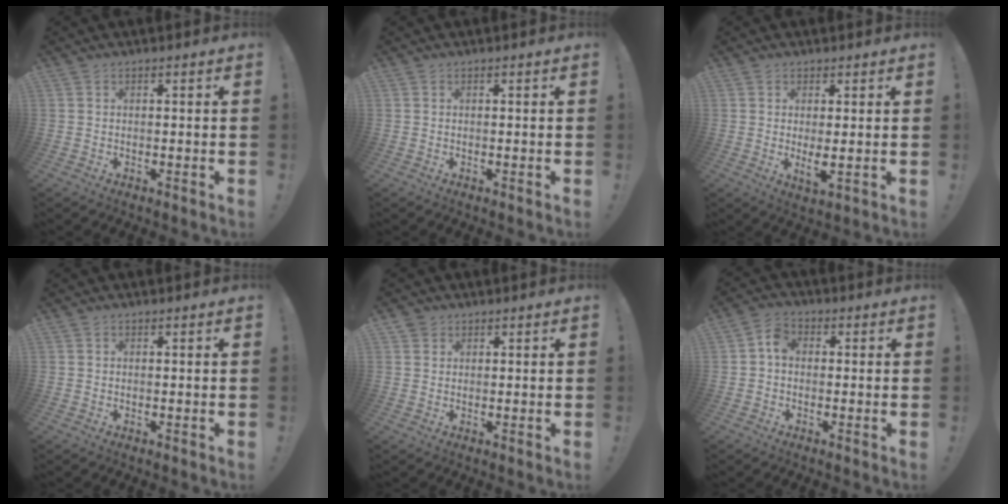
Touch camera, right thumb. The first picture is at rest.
{"total": 0.0}
{"total": 4.5, "force": [0.8, 1.0, 4.3], "torque": [-0.062, -0.023, 0.014]}
{"total": 0.0}
{"total": 1.9, "force": [1.2, 1.5, 0.2], "torque": [-0.001, -0.004, 0.022]}
{"total": 4.4, "force": [-0.2, 3.2, 2.9], "torque": [-0.047, 0.011, -0.003]}